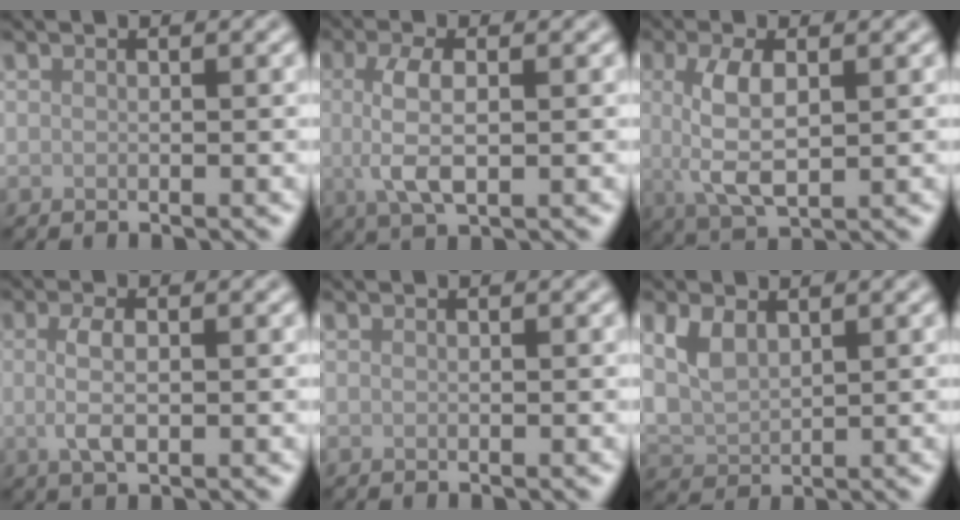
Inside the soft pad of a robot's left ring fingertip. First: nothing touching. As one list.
[{"total": 4.1, "force": [0.1, 1.5, 3.8], "torque": [-0.083, -0.001, 0.001]}, {"total": 4.9, "force": [0.5, 2.1, 4.4], "torque": [-0.096, -0.001, 0.010]}, {"total": 2.7, "force": [0.0, 1.0, 2.5], "torque": [-0.055, -0.002, -0.001]}, {"total": 0.0}, {"total": 3.2, "force": [1.4, 1.9, 2.1], "torque": [-0.050, 0.001, 0.031]}]